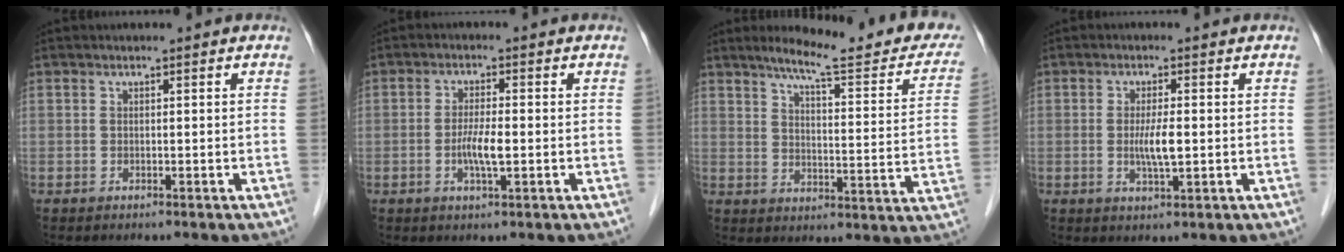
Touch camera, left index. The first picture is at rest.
{"total": 3.9, "force": [-0.8, 0.5, 3.7], "torque": [-0.076, -0.003, -0.015]}
{"total": 18.0, "force": [15.2, 2.1, 9.5], "torque": [-0.116, -0.030, 0.185]}
{"total": 3.7, "force": [-0.2, 0.4, 3.7], "torque": [-0.074, -0.007, -0.002]}